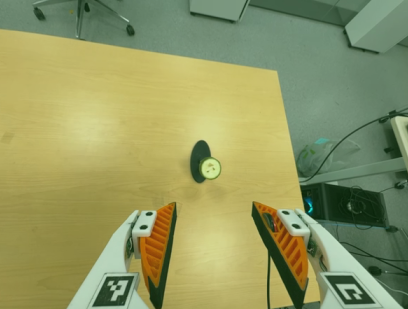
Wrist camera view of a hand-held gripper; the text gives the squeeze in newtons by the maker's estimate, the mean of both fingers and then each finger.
{"total": 0.0}